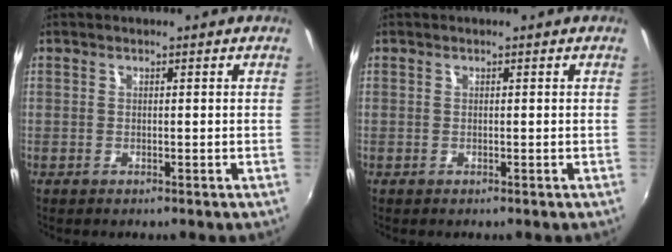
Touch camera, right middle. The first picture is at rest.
{"total": 0.0}